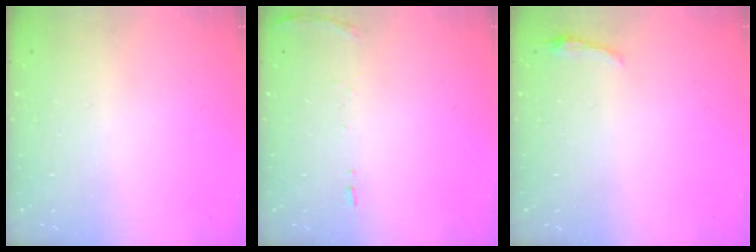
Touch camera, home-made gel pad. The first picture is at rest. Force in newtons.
{"total": 7.5, "press": 7.5, "slide": 0.9}
{"total": 4.7, "press": 4.6, "slide": 0.9}